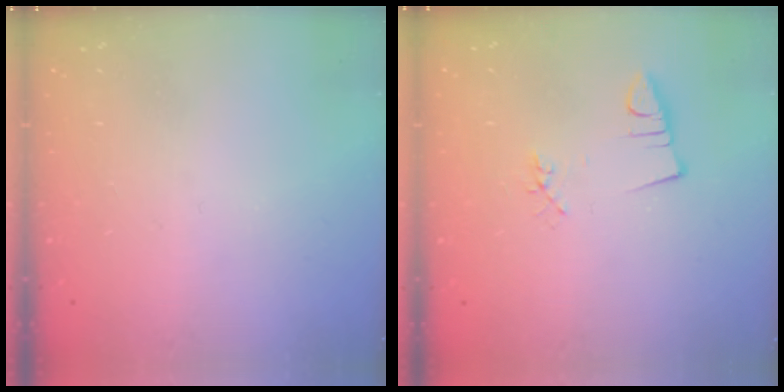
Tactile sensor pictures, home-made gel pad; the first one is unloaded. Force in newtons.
{"total": 2.6, "press": 0.9, "slide": 2.4}